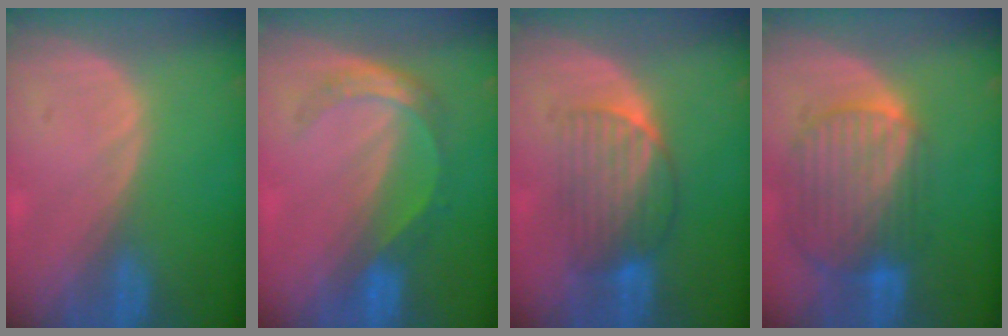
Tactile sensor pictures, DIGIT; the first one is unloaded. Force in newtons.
{"total": 5.6, "press": 4.8, "slide": 2.8}
{"total": 6.7, "press": 6.4, "slide": 1.8}
{"total": 10.3, "press": 8.6, "slide": 5.6}